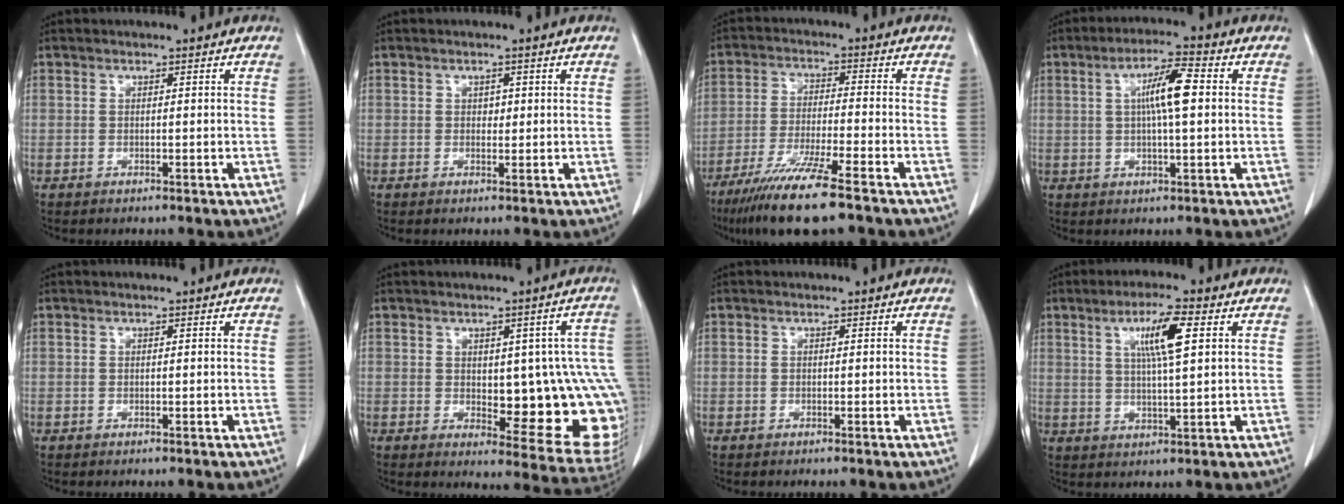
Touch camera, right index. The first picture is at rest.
{"total": 1.1, "force": [0.3, 0.8, 0.7], "torque": [-0.007, 0.000, 0.004]}
{"total": 12.1, "force": [-8.6, -0.2, 8.5], "torque": [-0.152, -0.035, -0.147]}
{"total": 7.3, "force": [1.1, 0.8, 7.1], "torque": [-0.128, 0.011, 0.016]}
{"total": 0.0}
{"total": 15.9, "force": [-1.2, 5.9, 14.8], "torque": [-0.123, 0.014, 0.008]}
{"total": 0.0}
{"total": 7.4, "force": [2.6, 0.4, 6.9], "torque": [-0.126, 0.003, 0.046]}